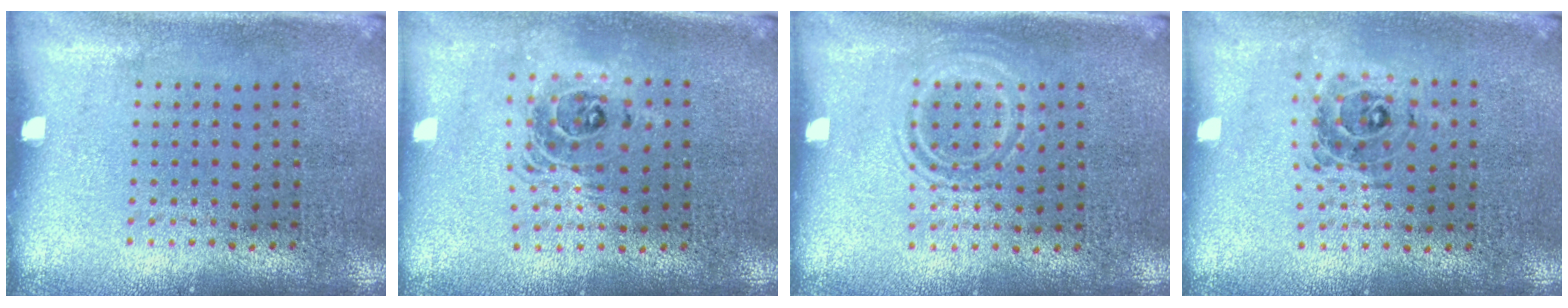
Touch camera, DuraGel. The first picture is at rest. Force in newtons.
{"total": 1.7, "press": 1.4, "slide": 0.9}
{"total": 1.1, "press": 1.0, "slide": 0.5}
{"total": 0.7, "press": 0.7, "slide": 0.1}